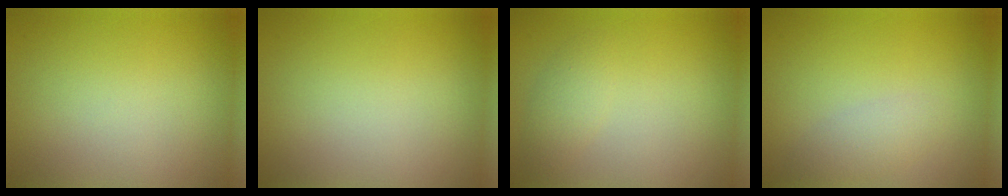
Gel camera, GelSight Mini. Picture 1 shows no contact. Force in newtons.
{"total": 0.0}
{"total": 1.6, "press": 1.6, "slide": 0.1}
{"total": 1.8, "press": 1.8, "slide": 0.1}